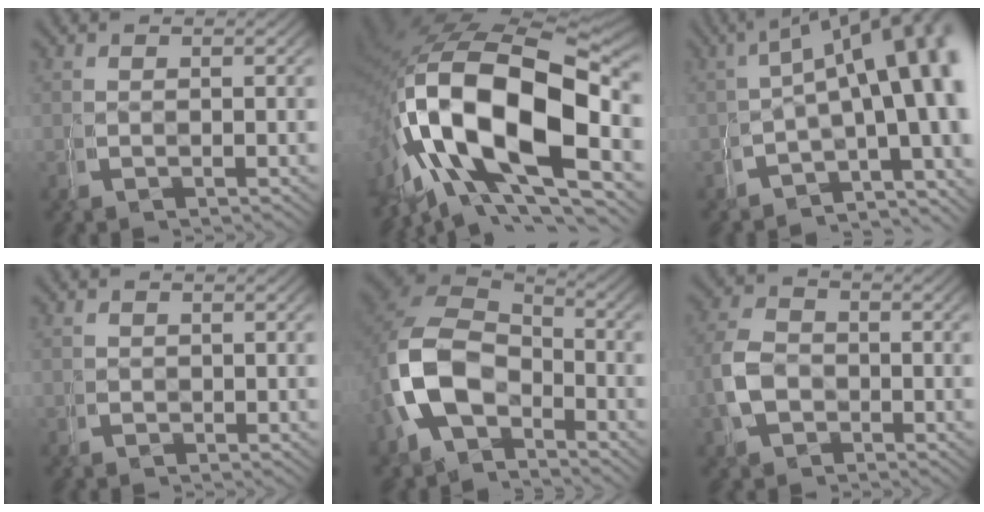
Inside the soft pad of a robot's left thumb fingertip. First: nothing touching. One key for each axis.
{"total": 23.9, "fx": -0.1, "fy": 14.8, "fz": 18.7, "tx": -0.363, "ty": -0.049, "tz": 0.023}
{"total": 14.6, "fx": 0.6, "fy": 9.7, "fz": 11.0, "tx": -0.127, "ty": -0.017, "tz": 0.000}
{"total": 0.8, "fx": 0.2, "fy": -0.1, "fz": -0.8, "tx": 0.017, "ty": -0.001, "tz": 0.003}
{"total": 9.4, "fx": -1.0, "fy": 7.4, "fz": 5.7, "tx": -0.153, "ty": -0.024, "tz": -0.016}
{"total": 3.3, "fx": -0.6, "fy": 3.0, "fz": 1.3, "tx": -0.044, "ty": -0.006, "tz": -0.009}